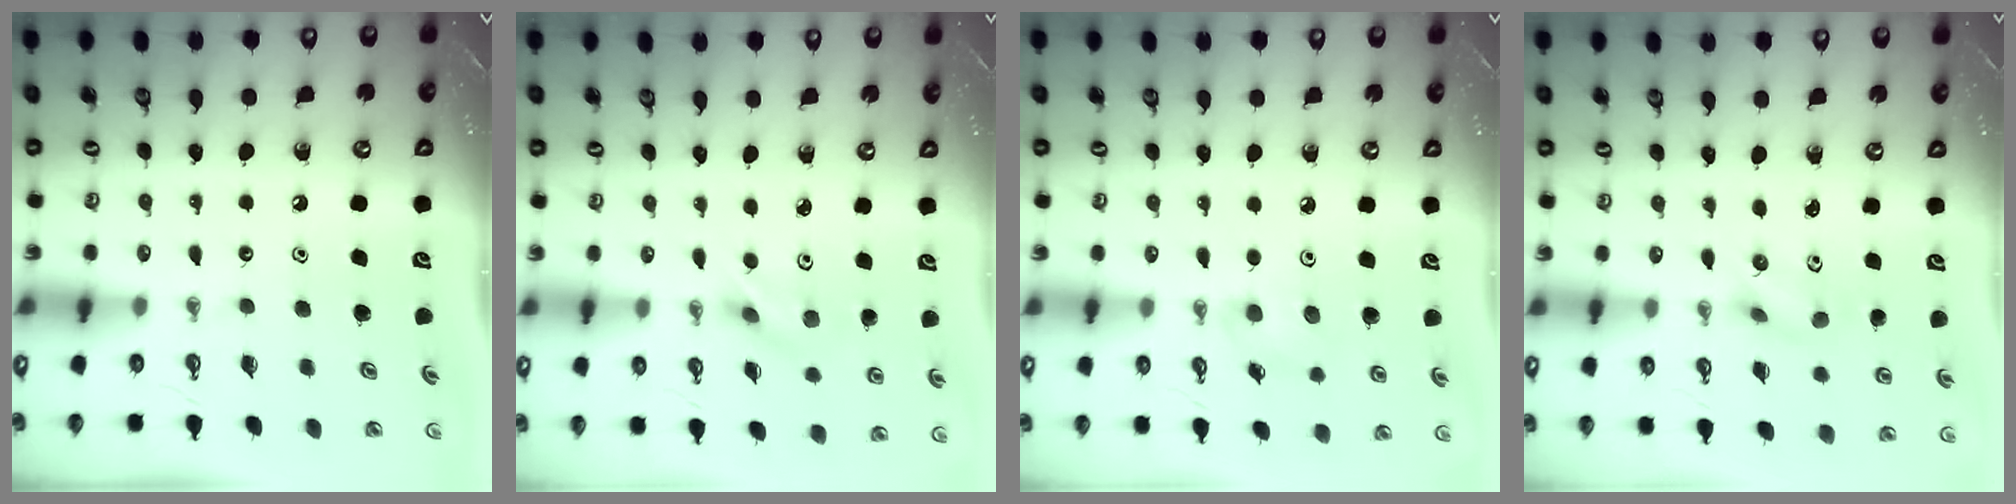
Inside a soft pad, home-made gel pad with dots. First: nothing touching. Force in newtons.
{"total": 3.9, "press": 3.2, "slide": 2.2}
{"total": 5.9, "press": 4.2, "slide": 4.1}
{"total": 2.5, "press": 2.3, "slide": 0.9}